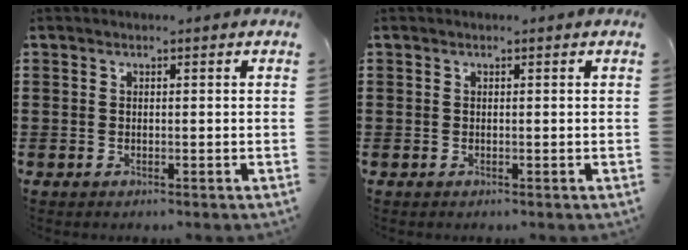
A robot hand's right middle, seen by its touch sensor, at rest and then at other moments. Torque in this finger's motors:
{"motor_torque": [-2.14, 0.00, -0.03, 0.00]}